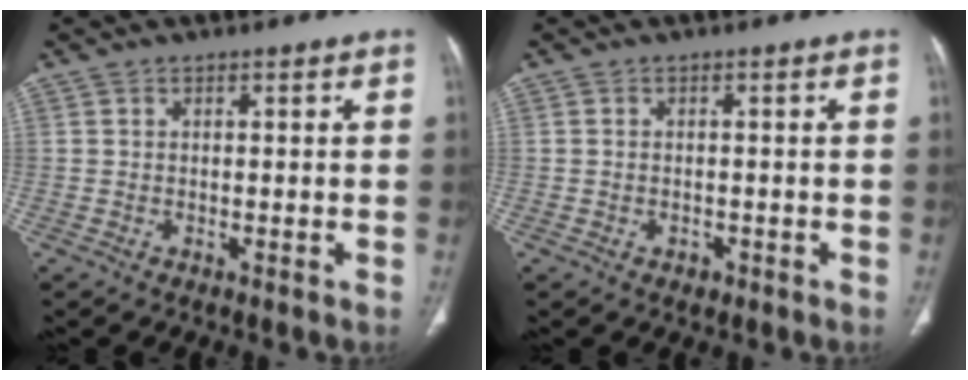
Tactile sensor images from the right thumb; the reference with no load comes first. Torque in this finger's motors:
{"motor_torque": [-0.72, -0.05, -0.17, 0.03, -0.05]}